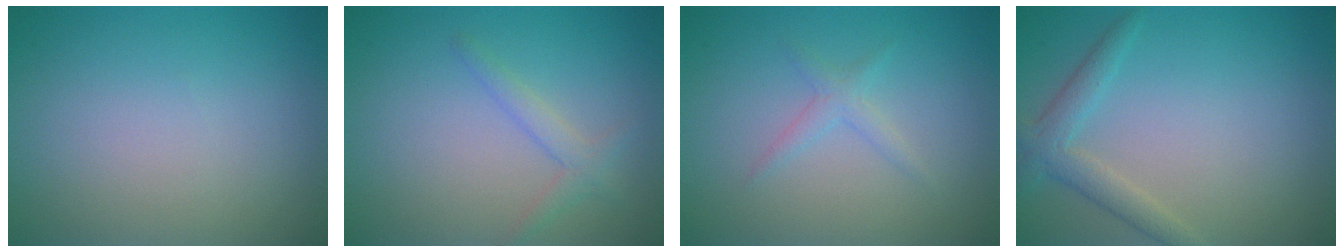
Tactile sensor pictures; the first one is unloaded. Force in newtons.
{"total": 1.7, "press": 1.7, "slide": 0.1}
{"total": 1.3, "press": 1.3, "slide": 0.0}
{"total": 2.6, "press": 2.5, "slide": 0.1}